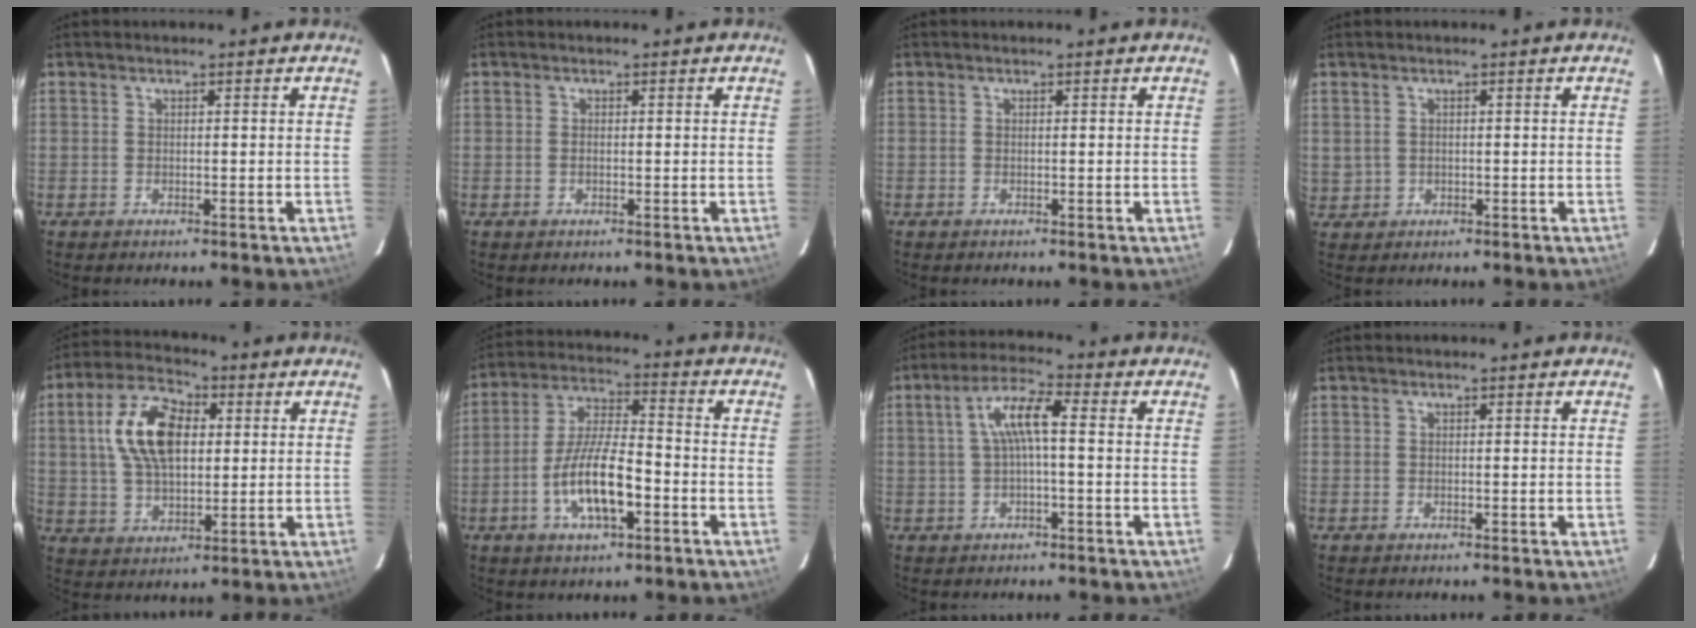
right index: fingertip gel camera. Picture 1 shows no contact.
{"total": 0.6, "force": [-0.1, 0.3, 0.5], "torque": [-0.009, 0.002, -0.002]}
{"total": 0.0}
{"total": 2.5, "force": [0.4, 2.3, 0.8], "torque": [-0.014, 0.007, 0.015]}
{"total": 13.7, "force": [2.9, 7.7, 10.9], "torque": [-0.210, 0.023, 0.054]}
{"total": 12.0, "force": [-4.4, 3.6, 10.6], "torque": [-0.215, -0.002, -0.079]}
{"total": 6.7, "force": [0.3, 1.4, 6.5], "torque": [-0.131, 0.016, 0.008]}
{"total": 0.0}